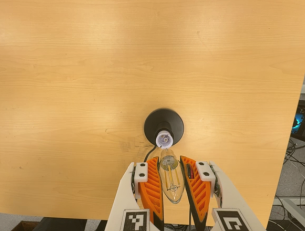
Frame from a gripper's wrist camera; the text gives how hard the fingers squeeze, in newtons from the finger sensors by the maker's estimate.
{"total": 21.8, "left": 23.2, "right": 20.3}